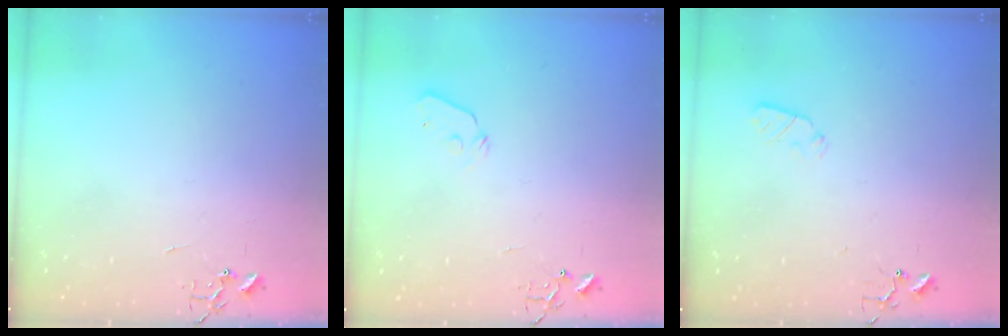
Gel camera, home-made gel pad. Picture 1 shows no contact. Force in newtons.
{"total": 4.0, "press": 4.0, "slide": 0.5}
{"total": 2.9, "press": 2.8, "slide": 0.5}